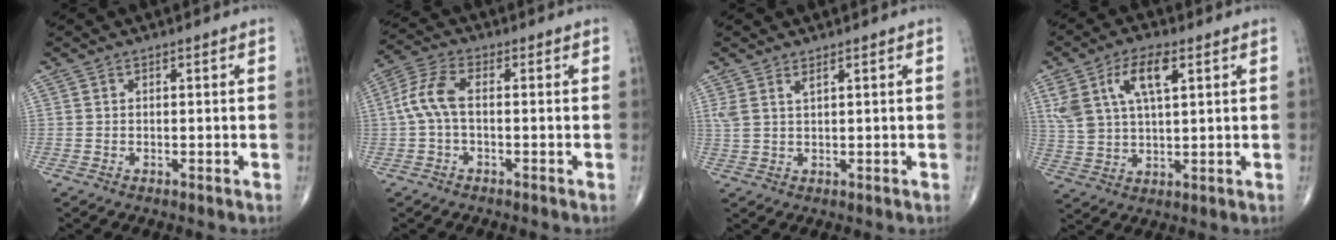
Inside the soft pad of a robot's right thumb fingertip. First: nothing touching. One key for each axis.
{"total": 6.4, "fx": -0.3, "fy": 2.9, "fz": 5.7, "tx": -0.136, "ty": 0.021, "tz": -0.015}
{"total": 2.6, "fx": 1.5, "fy": 0.7, "fz": 2.0, "tx": -0.048, "ty": 0.000, "tz": 0.038}
{"total": 11.0, "fx": 4.5, "fy": 5.0, "fz": 8.8, "tx": -0.174, "ty": 0.001, "tz": 0.089}